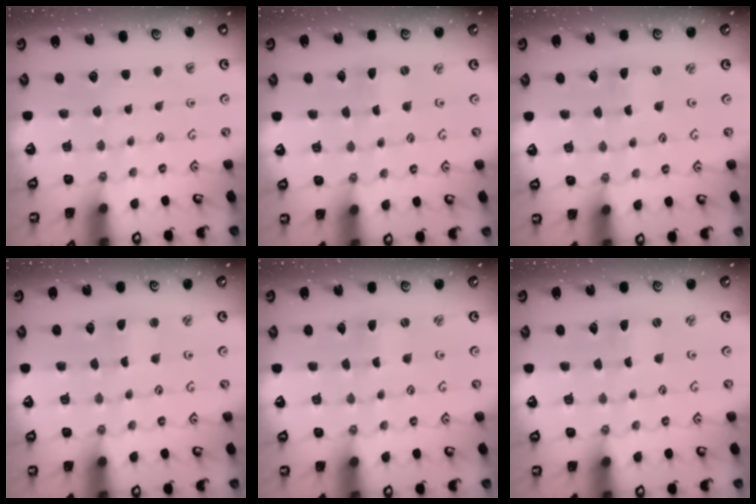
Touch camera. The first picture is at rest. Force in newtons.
{"total": 0.0}
{"total": 0.0}
{"total": 0.7, "press": 0.7, "slide": 0.1}
{"total": 1.1, "press": 1.1, "slide": 0.2}
{"total": 0.0}